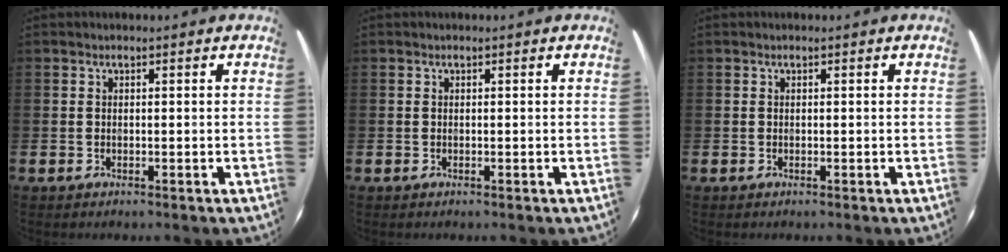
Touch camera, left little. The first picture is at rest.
{"total": 0.0}
{"total": 0.0}